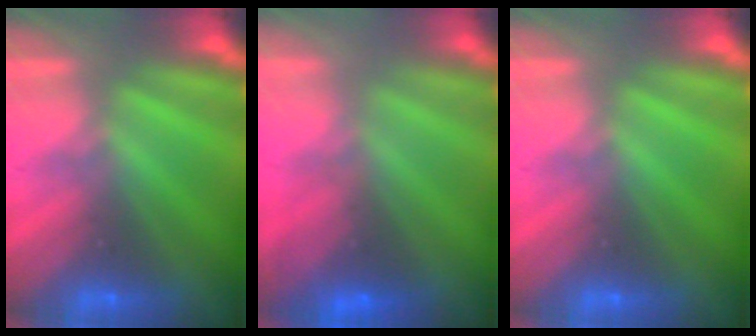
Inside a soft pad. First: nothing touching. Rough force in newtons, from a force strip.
{"total": 3.2}
{"total": 0.0}